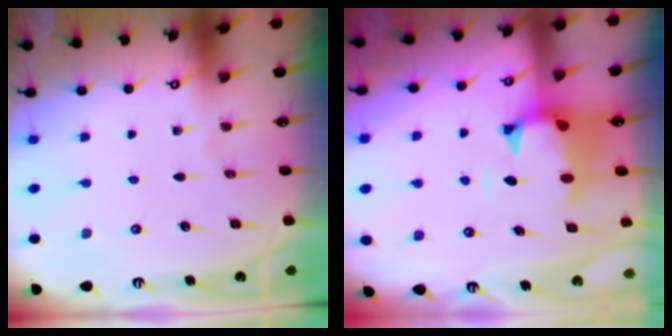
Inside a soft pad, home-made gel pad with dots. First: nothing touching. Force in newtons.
{"total": 1.2, "press": 0.3, "slide": 1.2}